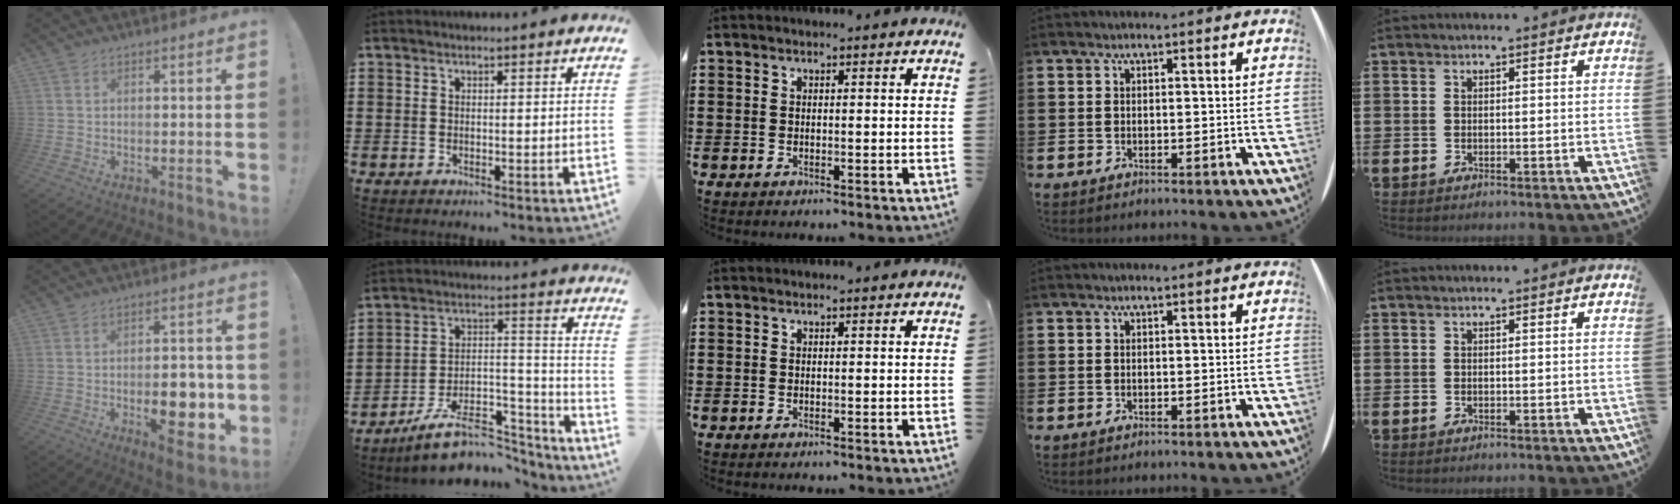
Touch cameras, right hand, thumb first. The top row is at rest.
{"thumb": {"total": 13.1, "force": [-3.3, 6.4, 10.9], "torque": [-0.138, 0.010, -0.044]}, "index": {"total": 11.8, "force": [-9.6, 4.5, 5.3], "torque": [-0.081, 0.046, -0.174]}}